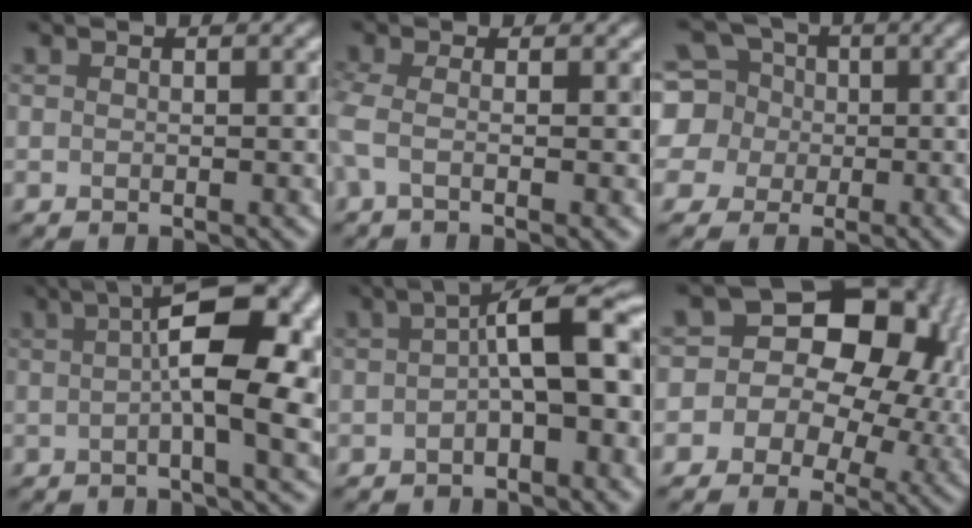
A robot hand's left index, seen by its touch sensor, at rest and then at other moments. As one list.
[{"total": 2.9, "force": [-0.6, 0.8, 2.7], "torque": [-0.051, -0.011, -0.020]}, {"total": 8.2, "force": [1.3, 7.7, 2.4], "torque": [-0.075, 0.027, -0.004]}, {"total": 9.6, "force": [1.3, 2.3, 9.2], "torque": [-0.119, 0.014, 0.013]}, {"total": 5.8, "force": [-0.4, 1.7, 5.5], "torque": [-0.072, 0.017, -0.016]}, {"total": 15.1, "force": [2.2, 11.8, 9.1], "torque": [-0.124, 0.027, 0.010]}]